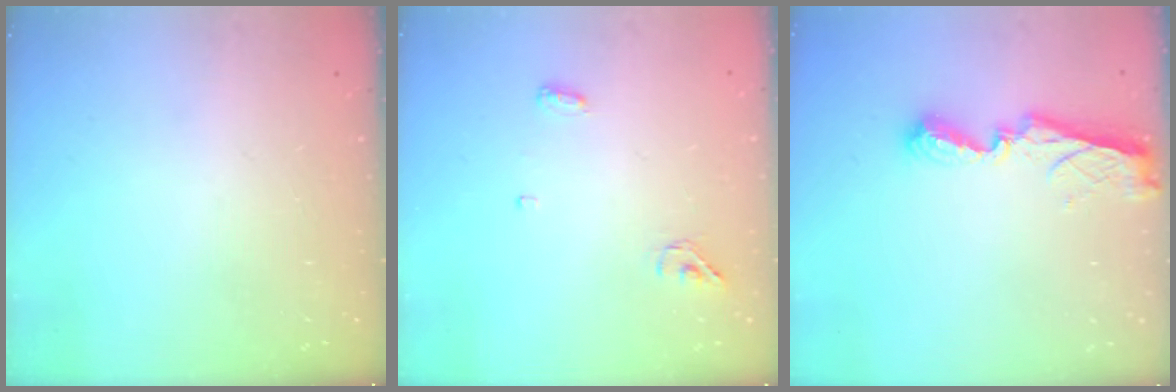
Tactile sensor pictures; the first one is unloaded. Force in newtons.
{"total": 4.4, "press": 4.3, "slide": 0.9}
{"total": 8.5, "press": 8.5, "slide": 0.8}